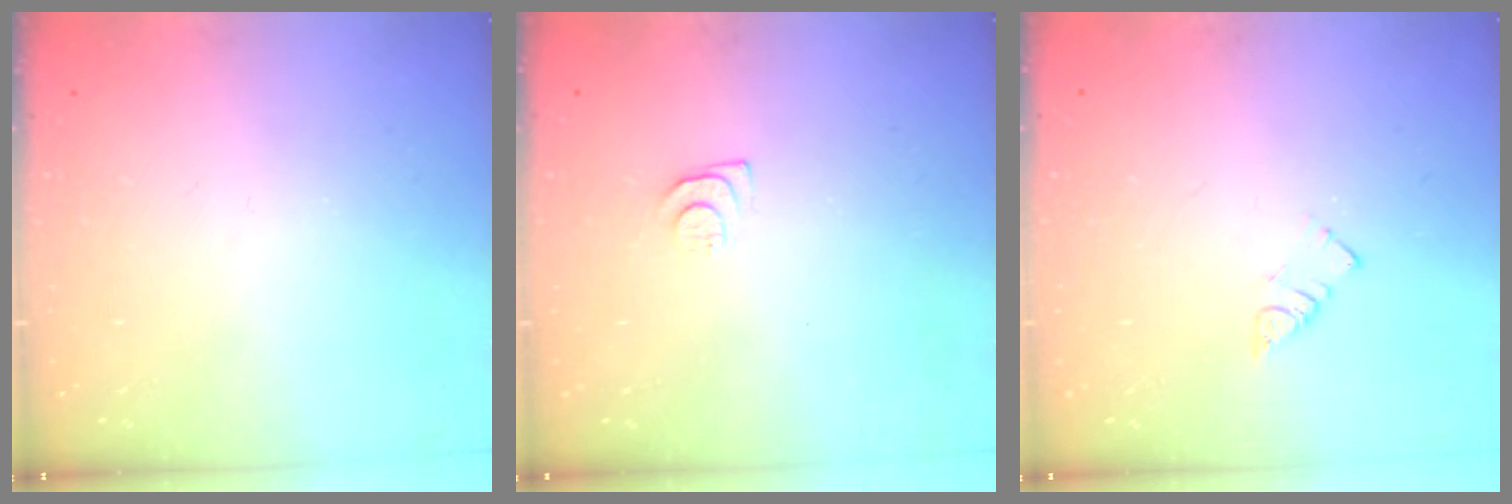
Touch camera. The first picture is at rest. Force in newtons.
{"total": 4.6, "press": 4.6, "slide": 0.7}
{"total": 2.5, "press": 2.5, "slide": 0.1}